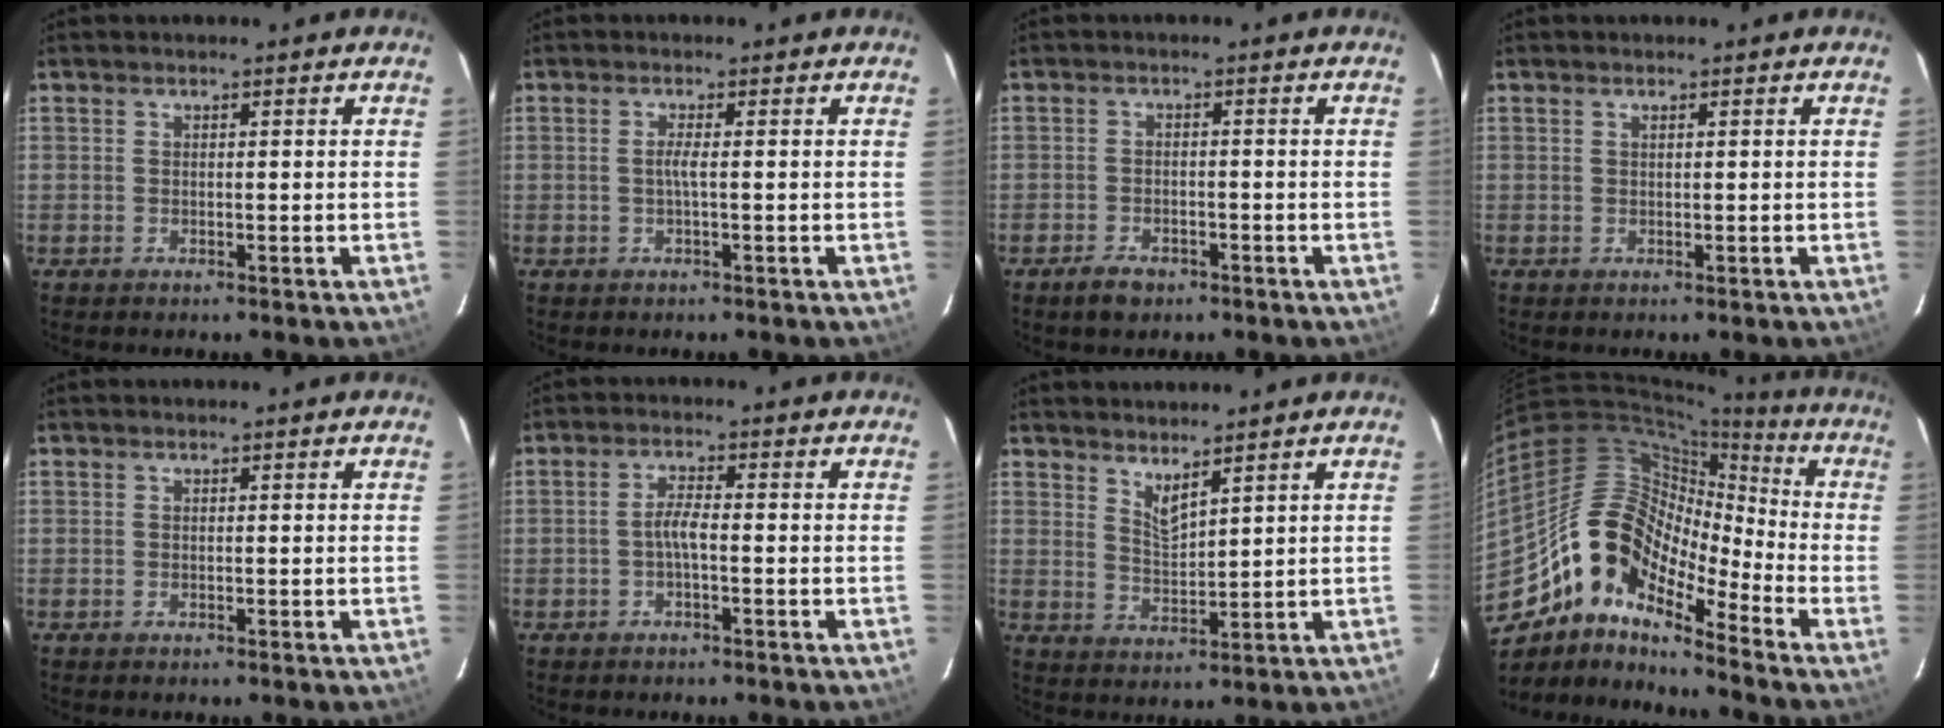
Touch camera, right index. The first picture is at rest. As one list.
[{"total": 1.4, "force": [-0.2, -0.3, 1.3], "torque": [-0.025, -0.001, -0.006]}, {"total": 3.9, "force": [-2.7, 2.1, 1.9], "torque": [-0.046, 0.001, -0.041]}, {"total": 0.0}, {"total": 0.0}, {"total": 2.6, "force": [-1.0, 0.5, 2.4], "torque": [-0.051, 0.007, -0.019]}, {"total": 4.1, "force": [3.4, 0.6, 2.1], "torque": [-0.038, -0.010, 0.060]}, {"total": 15.2, "force": [-10.1, 6.5, 9.4], "torque": [-0.150, 0.007, -0.207]}]